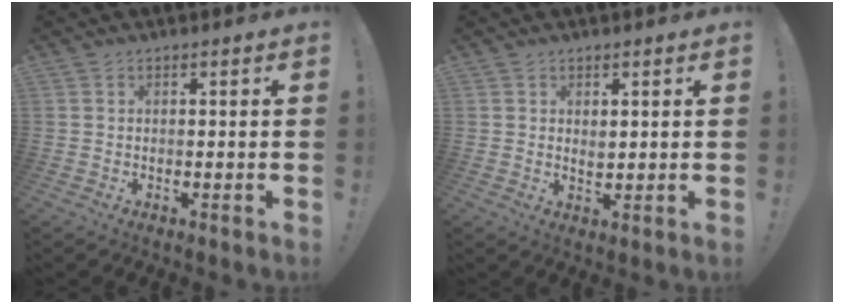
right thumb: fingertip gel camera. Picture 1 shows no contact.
{"total": 2.0, "force": [1.1, 0.9, 1.3], "torque": [-0.004, -0.011, 0.016]}